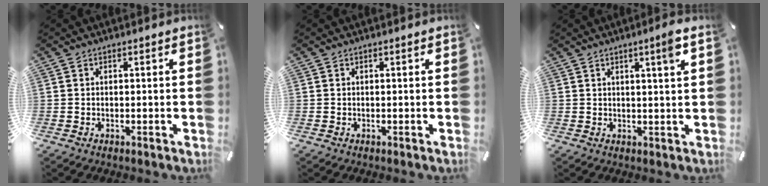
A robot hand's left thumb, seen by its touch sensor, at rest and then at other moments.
{"total": 0.0}
{"total": 4.3, "force": [2.2, 0.1, 3.7], "torque": [-0.066, -0.004, 0.033]}